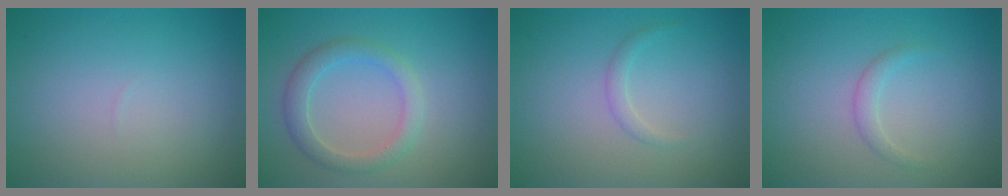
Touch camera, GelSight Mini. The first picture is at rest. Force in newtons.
{"total": 2.8, "press": 2.8, "slide": 0.1}
{"total": 0.9, "press": 0.9, "slide": 0.0}
{"total": 1.2, "press": 1.1, "slide": 0.1}